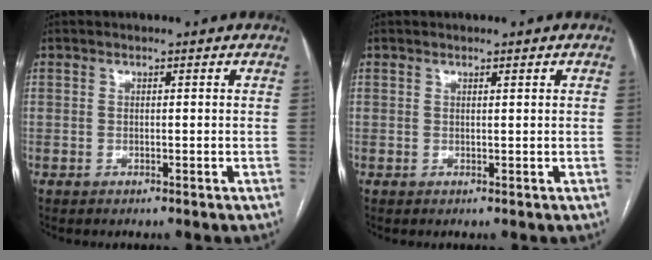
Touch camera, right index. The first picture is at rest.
{"total": 0.5, "force": [0.4, 0.0, 0.3], "torque": [-0.006, 0.000, 0.006]}